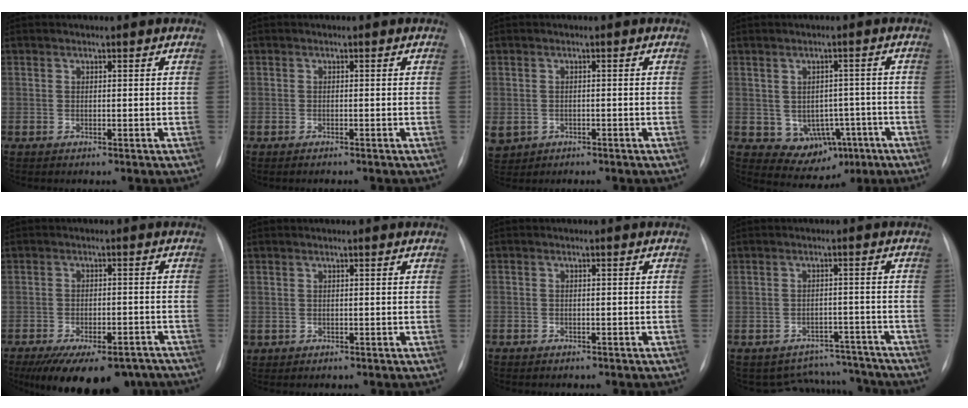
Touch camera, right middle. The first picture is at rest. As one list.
[{"total": 1.7, "force": [-1.5, 0.1, 0.9], "torque": [-0.013, -0.004, -0.017]}, {"total": 6.2, "force": [-3.0, 5.0, 2.2], "torque": [-0.064, 0.000, -0.042]}, {"total": 7.5, "force": [-2.4, 5.9, 3.9], "torque": [-0.049, 0.018, -0.015]}, {"total": 17.3, "force": [-13.5, 6.8, 8.4], "torque": [-0.130, -0.010, -0.177]}, {"total": 0.7, "force": [-0.2, 0.7, 0.1], "torque": [-0.001, 0.004, 0.001]}, {"total": 1.8, "force": [-1.3, 1.2, 0.4], "torque": [-0.011, 0.004, -0.015]}, {"total": 8.4, "force": [-7.6, 3.3, -0.9], "torque": [0.026, 0.036, -0.094]}]